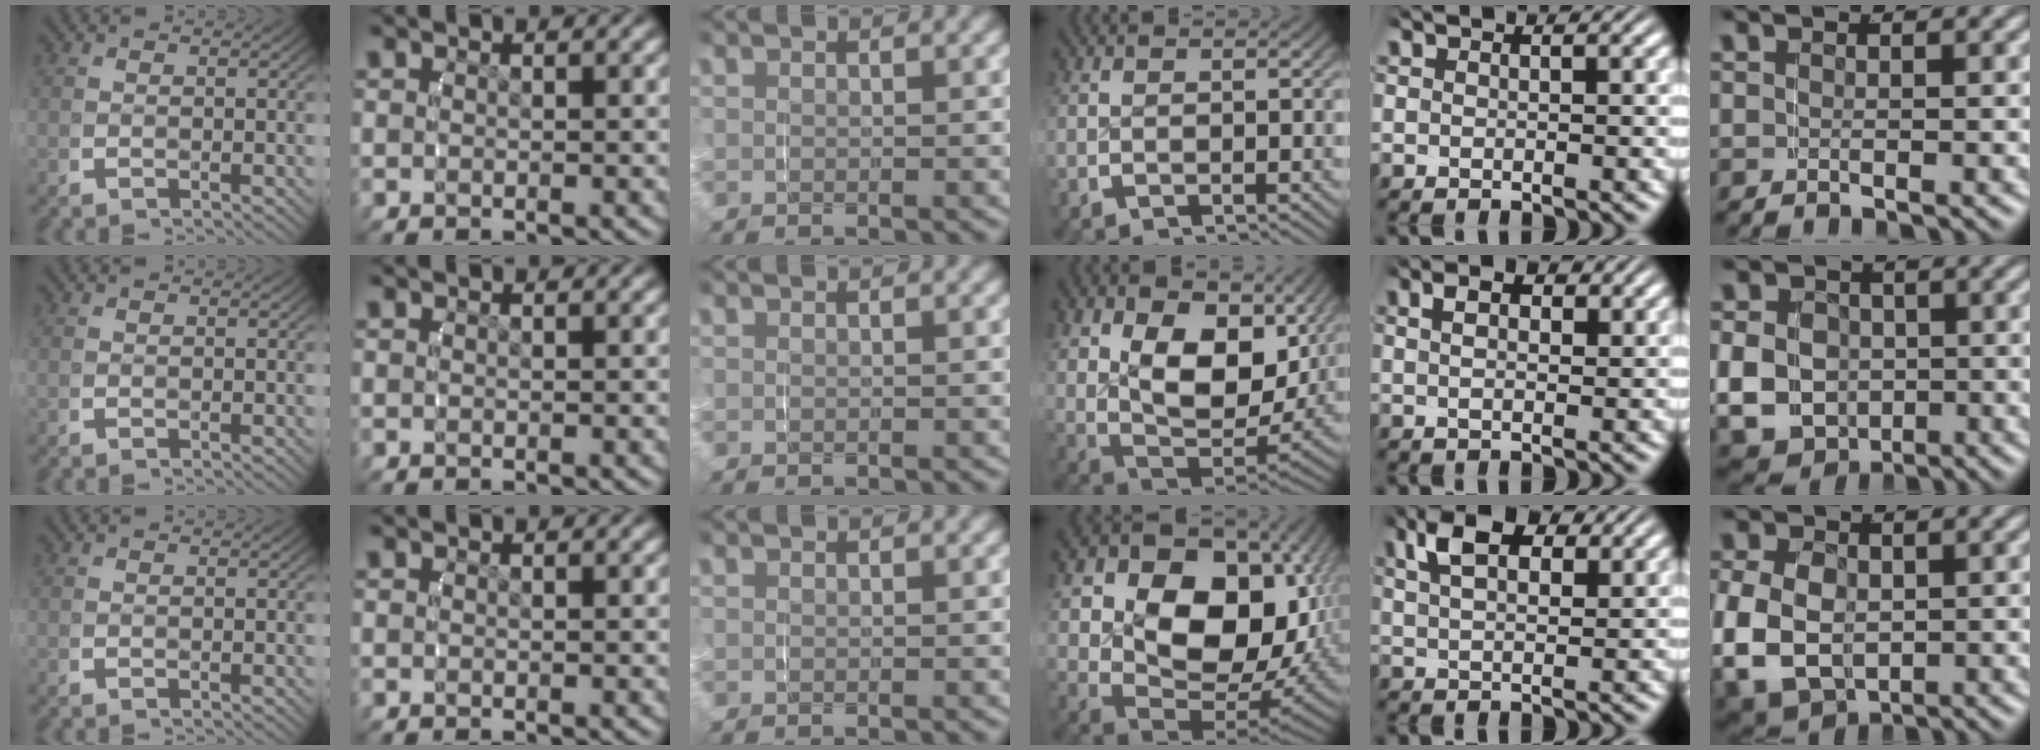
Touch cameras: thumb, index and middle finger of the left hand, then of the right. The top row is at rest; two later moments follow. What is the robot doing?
{"motion": "grasp_and_lifting", "object": "towel"}